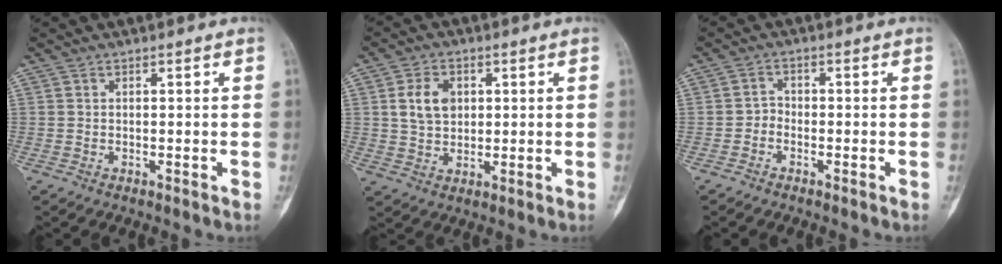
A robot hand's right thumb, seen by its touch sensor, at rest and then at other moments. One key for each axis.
{"total": 6.8, "fx": 1.6, "fy": 5.0, "fz": 4.4, "tx": -0.064, "ty": -0.005, "tz": 0.030}
{"total": 1.9, "fx": -1.0, "fy": 1.4, "fz": 0.7, "tx": -0.002, "ty": 0.010, "tz": -0.027}